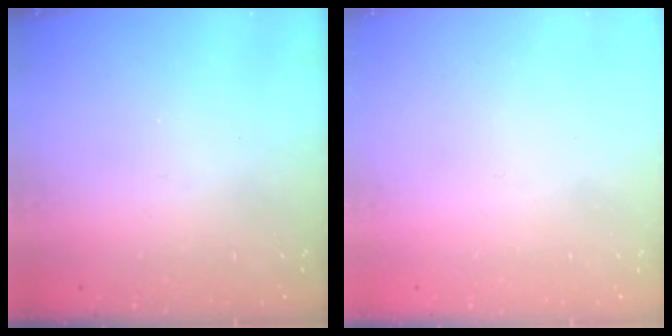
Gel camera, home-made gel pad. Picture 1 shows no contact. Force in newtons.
{"total": 0.0}